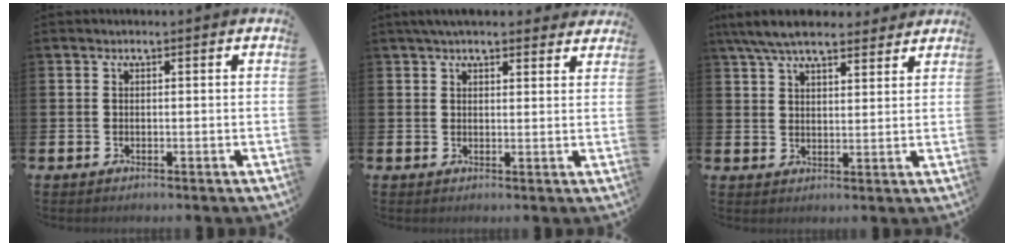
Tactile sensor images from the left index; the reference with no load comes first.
{"total": 3.8, "force": [3.5, 0.9, 1.2], "torque": [-0.027, -0.010, 0.064]}
{"total": 7.1, "force": [6.5, 1.7, 2.5], "torque": [-0.066, -0.020, 0.118]}